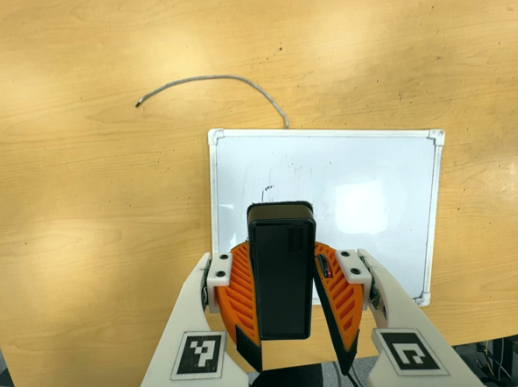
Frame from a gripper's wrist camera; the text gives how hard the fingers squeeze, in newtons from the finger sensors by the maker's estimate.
{"total": 8.8, "left": 8.6, "right": 9.0}